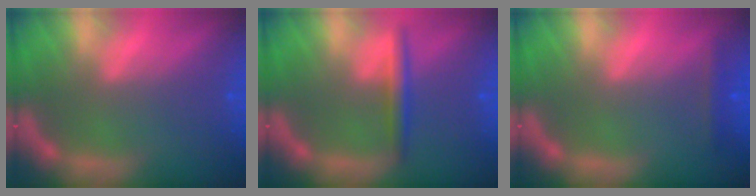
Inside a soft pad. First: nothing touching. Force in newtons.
{"total": 2.4}
{"total": 1.4}